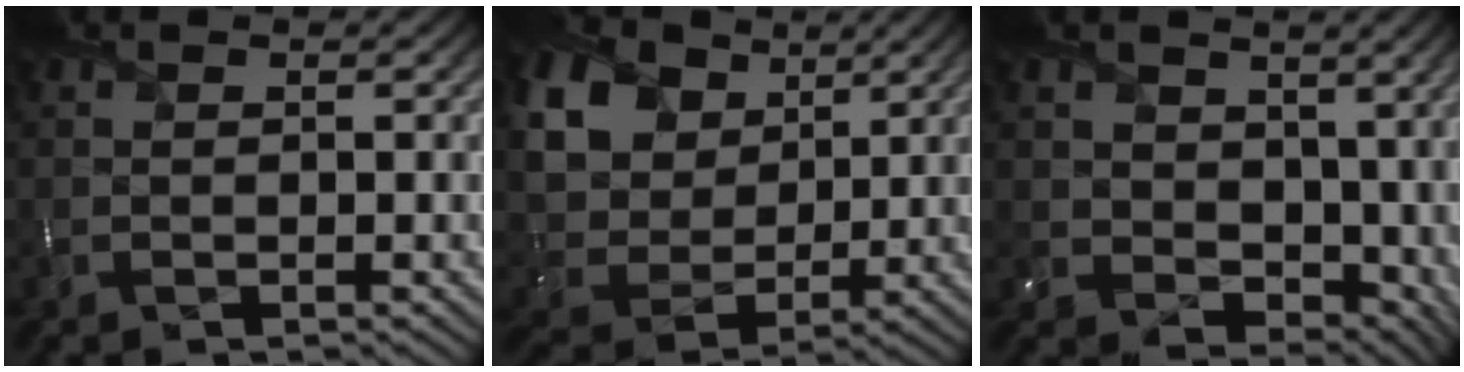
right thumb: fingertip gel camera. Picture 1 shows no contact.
{"total": 18.7, "force": [8.6, 13.7, 9.3], "torque": [-0.286, 0.029, 0.198]}
{"total": 8.5, "force": [2.3, 6.3, 5.2], "torque": [-0.118, -0.025, 0.050]}